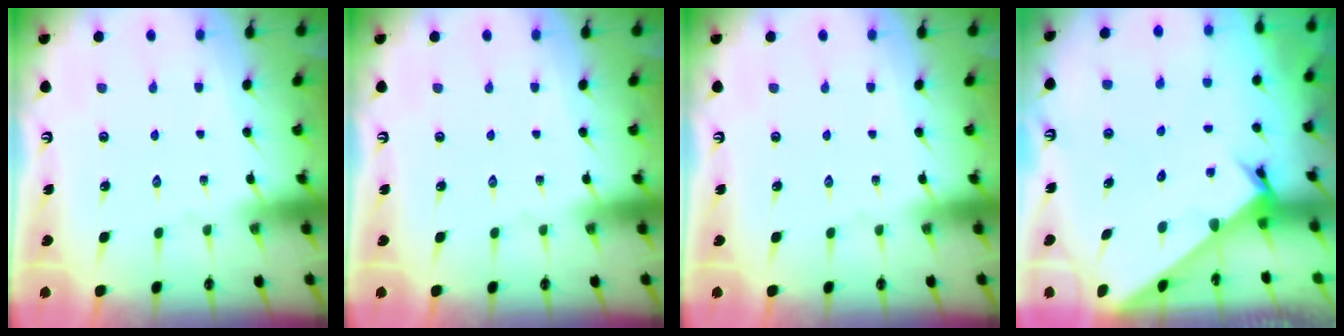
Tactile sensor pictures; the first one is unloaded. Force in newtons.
{"total": 0.0}
{"total": 0.0}
{"total": 2.2, "press": 2.2, "slide": 0.1}